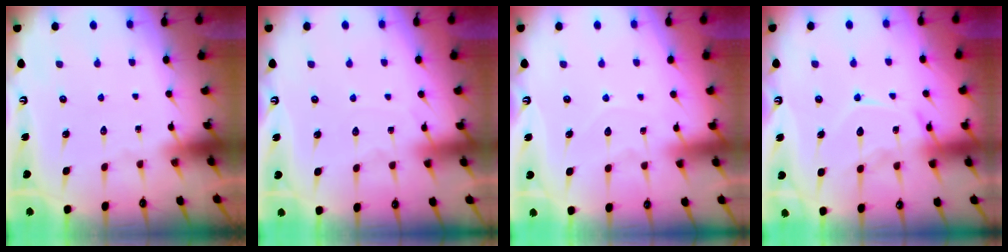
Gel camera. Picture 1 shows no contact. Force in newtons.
{"total": 3.7, "press": 3.6, "slide": 0.4}
{"total": 5.5, "press": 5.5, "slide": 0.4}
{"total": 13.4, "press": 13.3, "slide": 1.3}